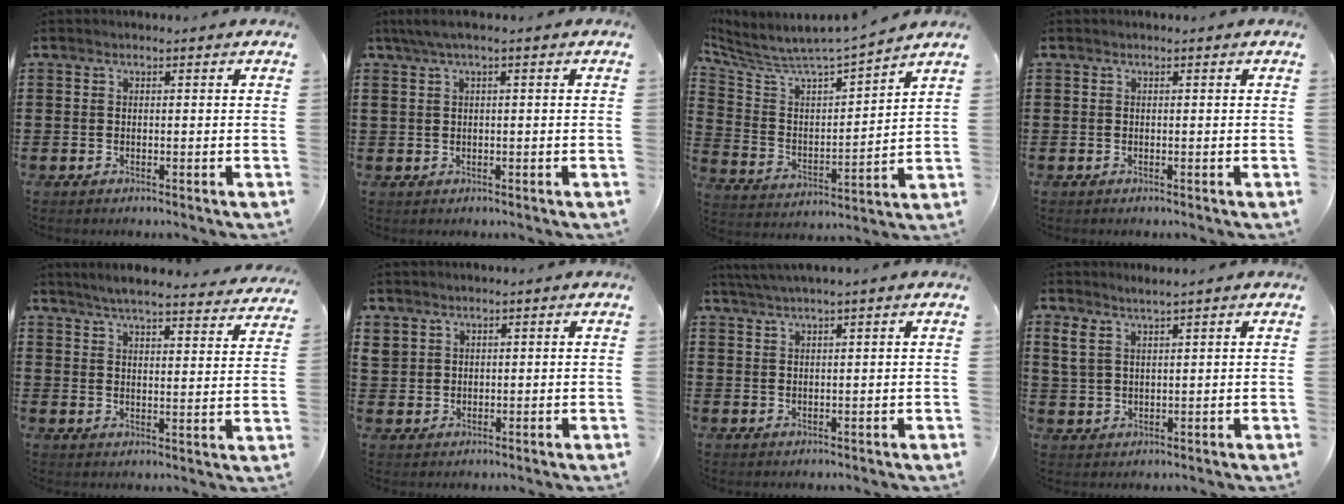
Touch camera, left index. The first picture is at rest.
{"total": 2.0, "force": [0.0, 0.2, 2.0], "torque": [-0.043, -0.005, -0.003]}
{"total": 5.7, "force": [5.4, 0.5, 1.9], "torque": [-0.069, -0.053, 0.084]}
{"total": 0.0}
{"total": 4.9, "force": [4.6, -0.2, 1.6], "torque": [-0.050, -0.028, 0.079]}
{"total": 2.3, "force": [1.6, 1.7, 0.3], "torque": [-0.014, 0.006, 0.030]}
{"total": 2.1, "force": [1.7, -0.5, 1.1], "torque": [-0.022, 0.000, 0.032]}
{"total": 2.9, "force": [2.1, 0.9, 1.7], "torque": [-0.041, 0.004, 0.040]}